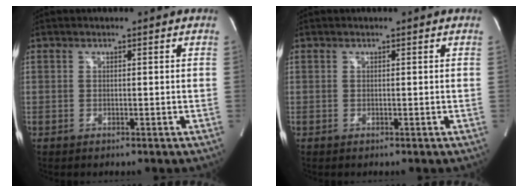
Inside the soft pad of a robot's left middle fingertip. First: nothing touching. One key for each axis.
{"total": 0.0}